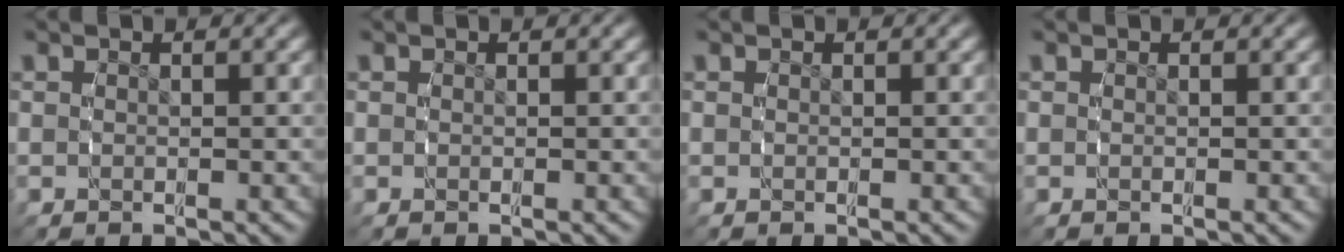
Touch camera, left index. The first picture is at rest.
{"total": 0.0}
{"total": 0.0}
{"total": 0.0}